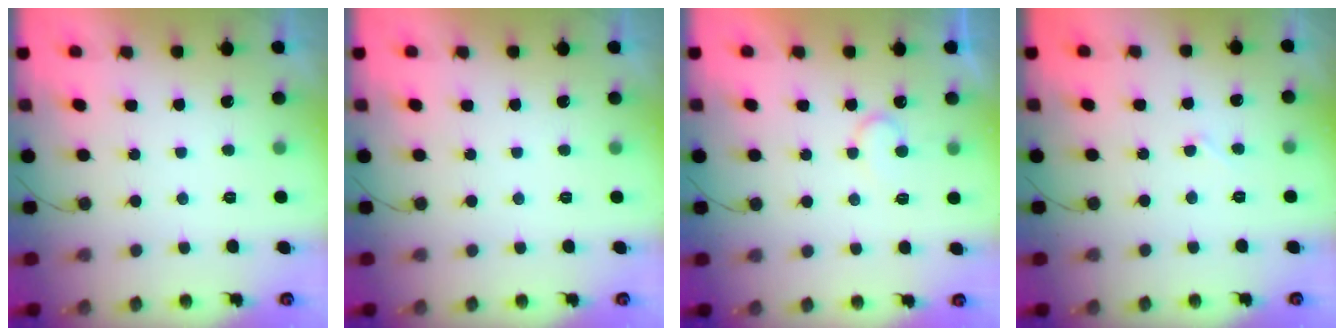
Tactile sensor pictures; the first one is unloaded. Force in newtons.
{"total": 0.0}
{"total": 6.7, "press": 6.7, "slide": 0.5}
{"total": 2.8, "press": 2.8, "slide": 0.2}